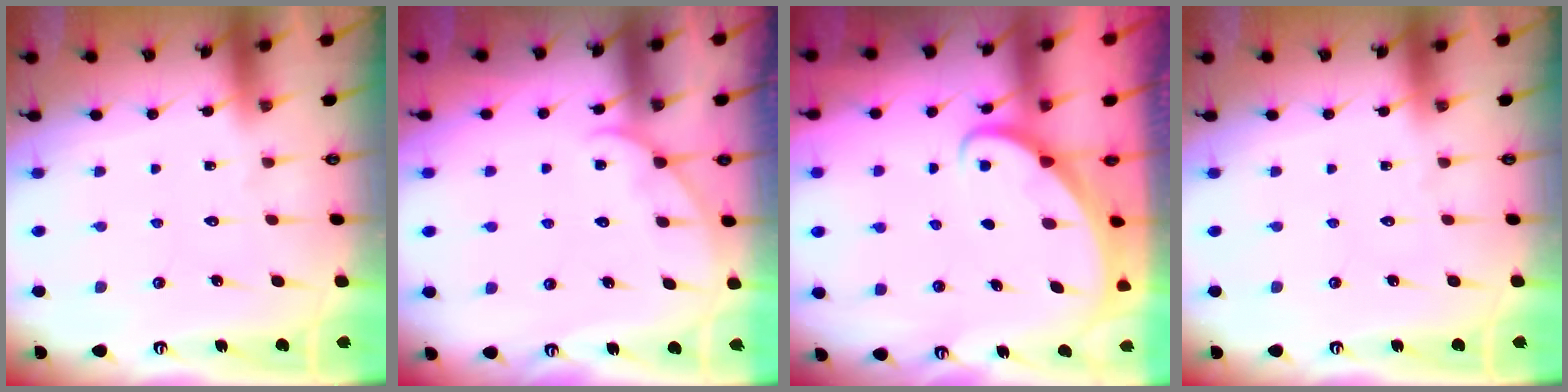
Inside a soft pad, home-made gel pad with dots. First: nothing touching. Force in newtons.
{"total": 4.6, "press": 4.6, "slide": 0.5}
{"total": 2.0, "press": 2.0, "slide": 0.2}
{"total": 0.0}